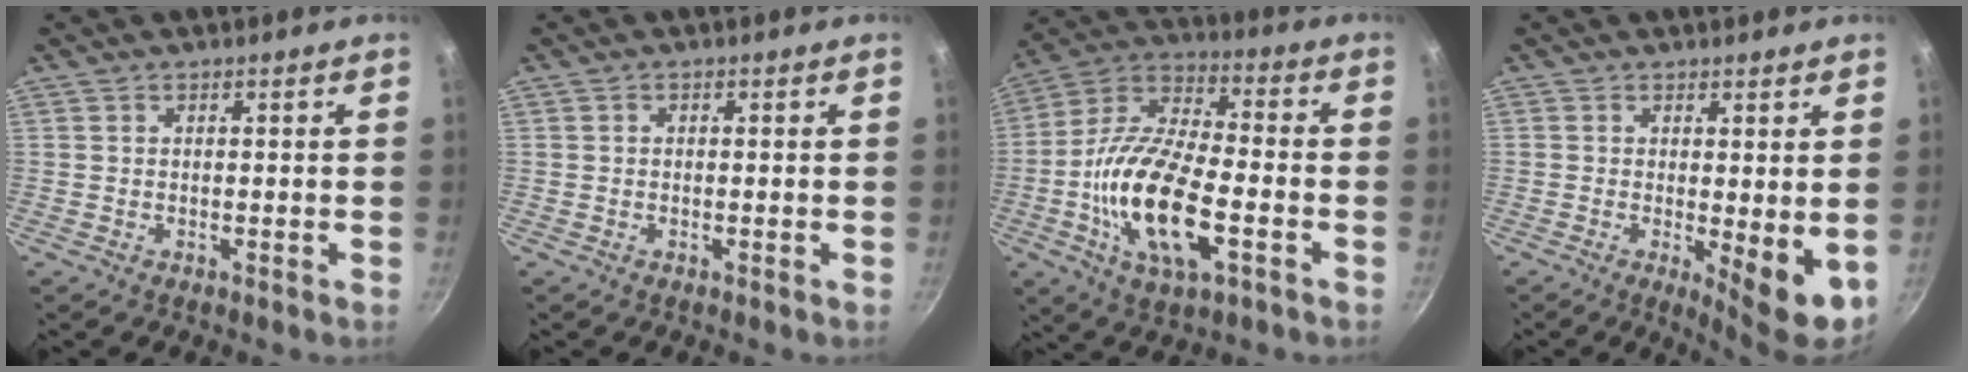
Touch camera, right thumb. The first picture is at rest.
{"total": 0.6, "force": [0.0, 0.5, 0.4], "torque": [-0.006, 0.006, 0.001]}
{"total": 20.2, "force": [-5.4, 8.8, 17.4], "torque": [-0.330, 0.025, -0.113]}
{"total": 6.8, "force": [-0.4, 2.1, 6.5], "torque": [-0.084, -0.015, 0.000]}